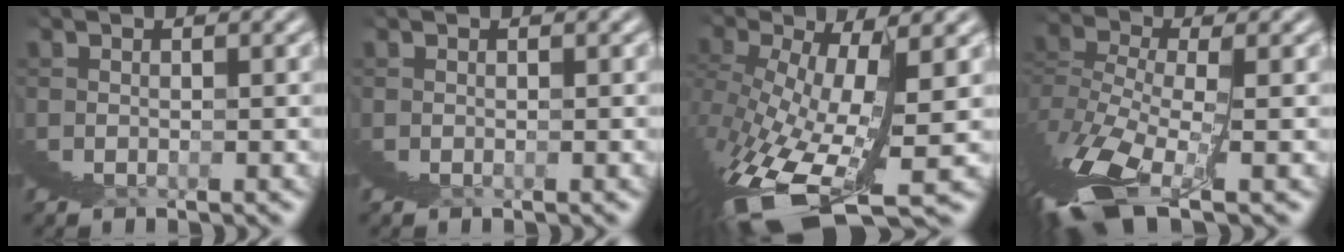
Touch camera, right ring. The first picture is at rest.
{"total": 0.0}
{"total": 7.8, "force": [-2.1, 2.2, 7.2], "torque": [-0.135, -0.032, -0.001]}
{"total": 3.3, "force": [0.2, -0.2, 3.3], "torque": [-0.059, -0.002, 0.009]}